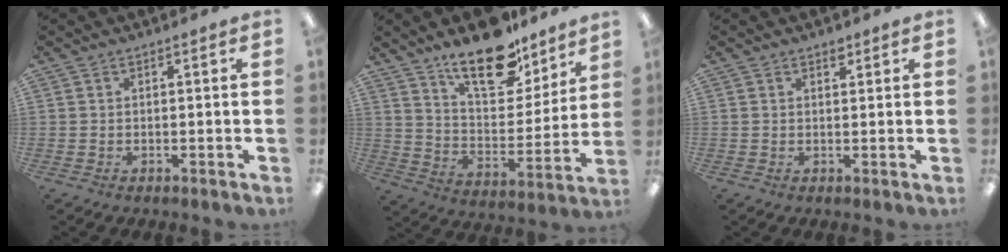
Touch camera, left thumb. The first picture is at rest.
{"total": 19.1, "force": [14.4, 8.1, 9.5], "torque": [-0.151, -0.093, 0.250]}
{"total": 1.8, "force": [1.4, 0.9, 0.7], "torque": [0.002, -0.007, 0.022]}